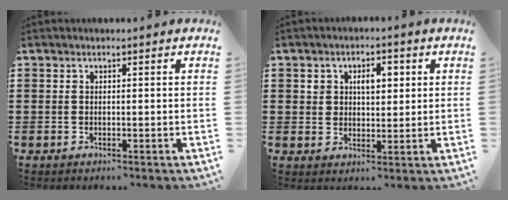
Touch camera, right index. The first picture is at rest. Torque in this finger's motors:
{"motor_torque": [0.27, 0.07, 0.10, 0.04]}